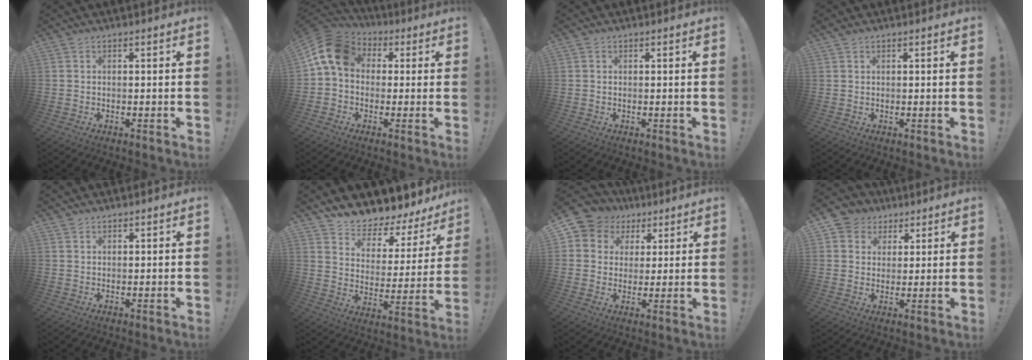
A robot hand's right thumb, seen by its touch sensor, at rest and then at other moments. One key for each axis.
{"total": 12.6, "fx": 2.6, "fy": 9.2, "fz": 8.2, "tx": -0.146, "ty": 0.011, "tz": 0.055}
{"total": 0.0}
{"total": 0.9, "fx": 0.7, "fy": 0.5, "fz": 0.4, "tx": -0.006, "ty": 0.000, "tz": 0.013}
{"total": 1.5, "fx": 1.3, "fy": 0.6, "fz": 0.3, "tx": -0.004, "ty": -0.006, "tz": 0.025}
{"total": 7.2, "fx": 6.5, "fy": 2.4, "fz": 2.1, "tx": -0.034, "ty": -0.078, "tz": 0.106}
{"total": 7.7, "fx": 3.2, "fy": 6.7, "fz": 1.8, "tx": -0.031, "ty": -0.018, "tz": 0.065}
{"total": 6.7, "fx": 2.8, "fy": 6.0, "fz": 1.0, "tx": -0.014, "ty": -0.013, "tz": 0.058}